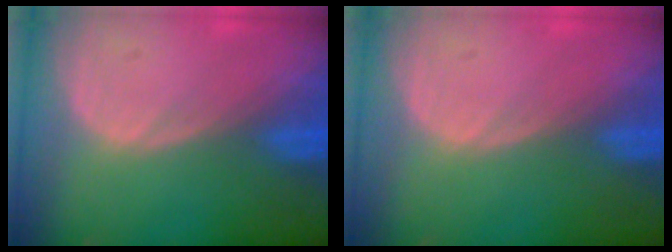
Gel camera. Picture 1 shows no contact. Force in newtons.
{"total": 0.0}